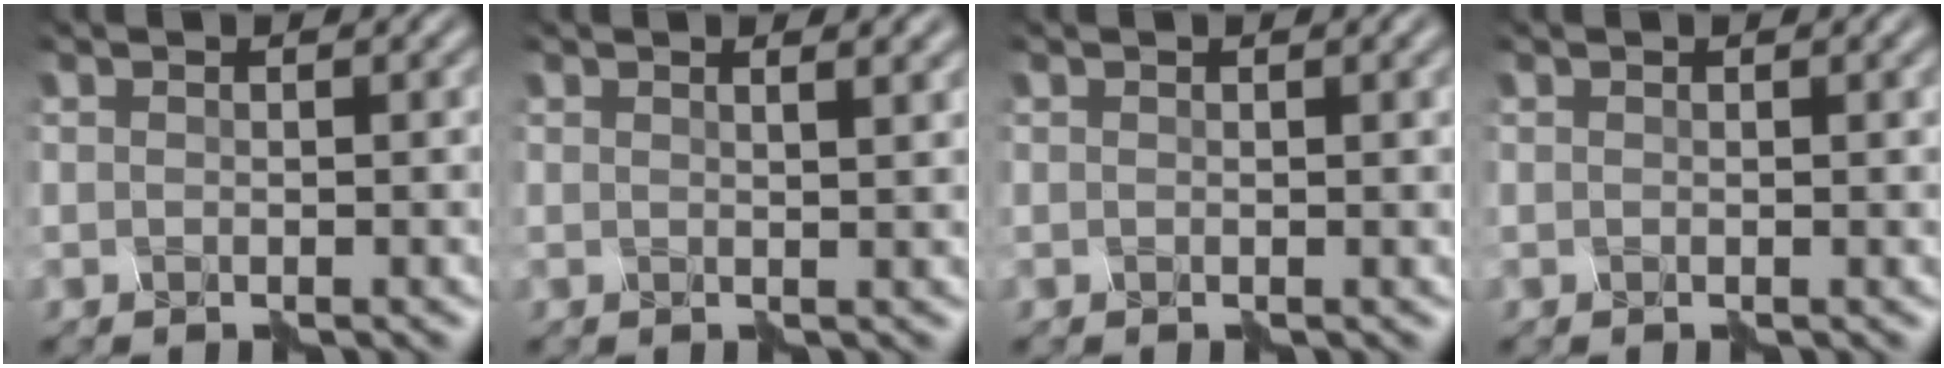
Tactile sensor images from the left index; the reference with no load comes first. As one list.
[{"total": 2.3, "force": [1.3, 1.0, 1.5], "torque": [0.000, 0.015, -0.004]}, {"total": 1.1, "force": [0.4, 0.4, 0.9], "torque": [-0.005, 0.005, 0.000]}, {"total": 0.6, "force": [0.3, 0.2, 0.5], "torque": [-0.002, 0.003, 0.001]}]